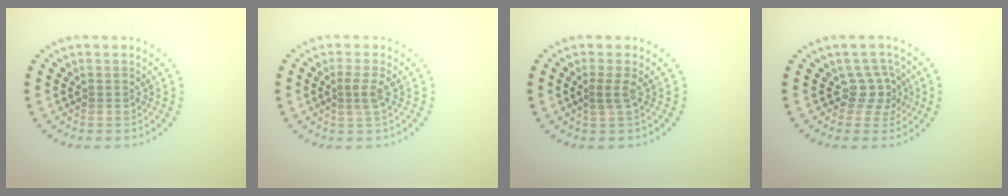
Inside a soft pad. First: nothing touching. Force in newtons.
{"total": 1.6, "press": 1.3, "slide": 1.0}
{"total": 1.2, "press": 0.8, "slide": 0.8}
{"total": 2.4, "press": 1.6, "slide": 1.7}